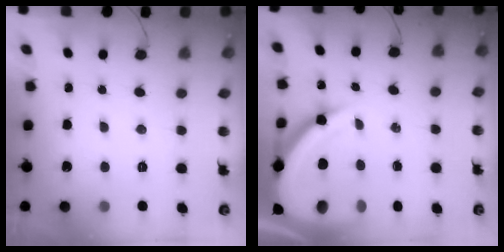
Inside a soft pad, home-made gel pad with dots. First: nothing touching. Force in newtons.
{"total": 20.4, "press": 20.3, "slide": 2.2}